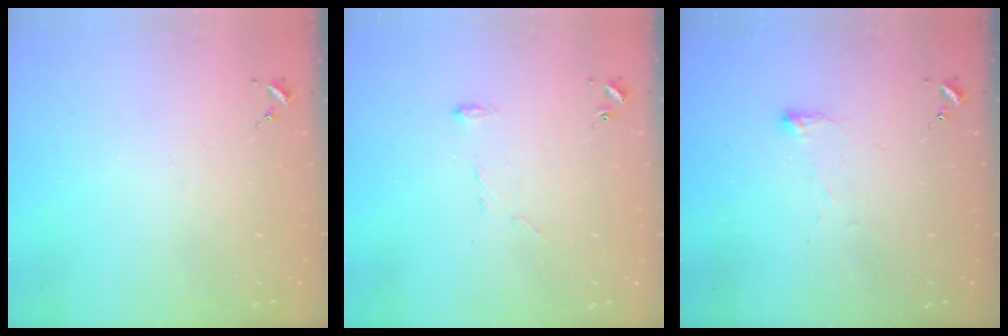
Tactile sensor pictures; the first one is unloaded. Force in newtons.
{"total": 5.5, "press": 5.5, "slide": 0.6}
{"total": 2.8, "press": 2.7, "slide": 0.8}